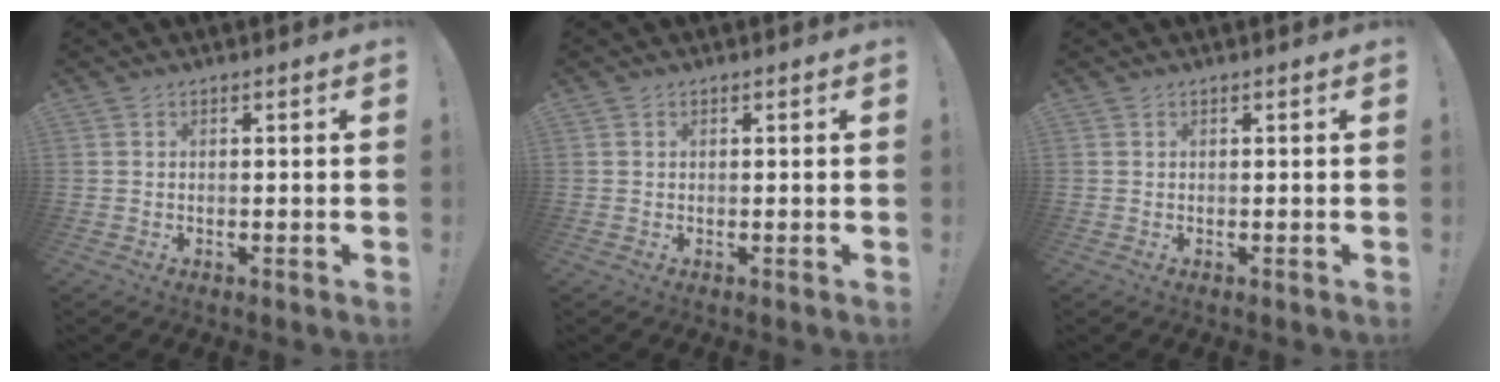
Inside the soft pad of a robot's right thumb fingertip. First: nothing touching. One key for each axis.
{"total": 0.0}
{"total": 0.0}